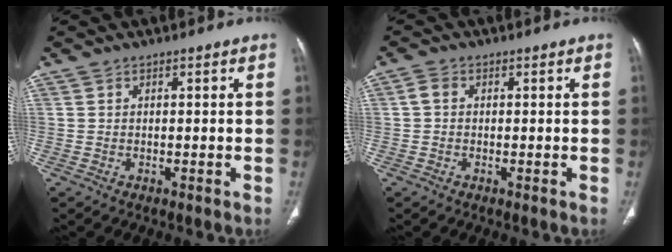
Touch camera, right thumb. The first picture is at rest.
{"total": 1.7, "force": [0.1, 1.3, 1.1], "torque": [-0.021, 0.005, -0.002]}